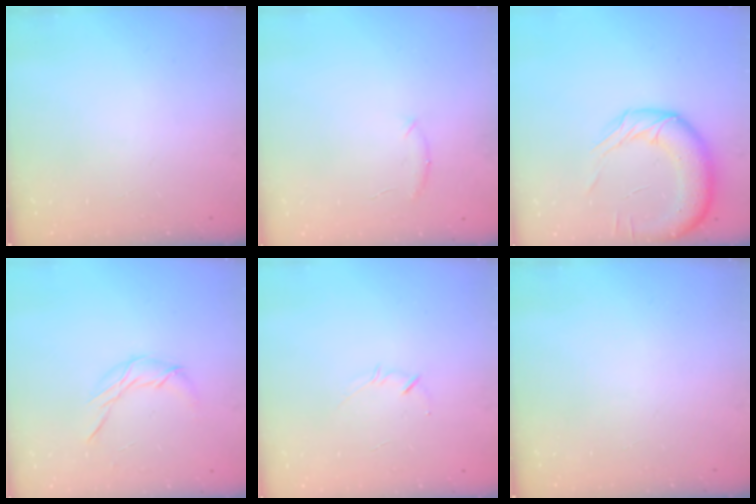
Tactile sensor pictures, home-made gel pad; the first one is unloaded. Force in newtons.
{"total": 5.7, "press": 5.6, "slide": 1.0}
{"total": 14.4, "press": 14.2, "slide": 2.3}
{"total": 6.9, "press": 6.9, "slide": 0.4}
{"total": 2.1, "press": 2.1, "slide": 0.4}
{"total": 0.0}